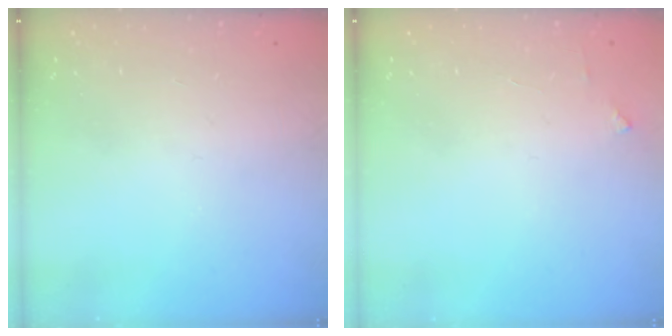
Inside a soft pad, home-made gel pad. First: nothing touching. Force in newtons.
{"total": 2.6, "press": 2.6, "slide": 0.2}